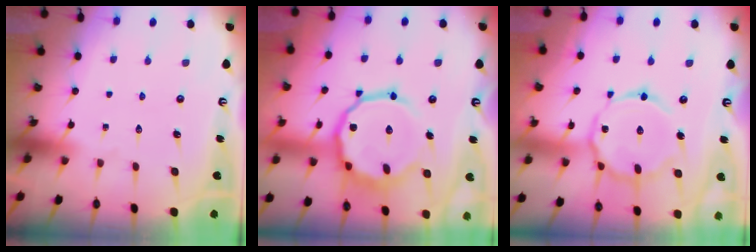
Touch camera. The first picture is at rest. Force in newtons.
{"total": 15.7, "press": 15.5, "slide": 2.2}
{"total": 15.2, "press": 15.1, "slide": 1.2}